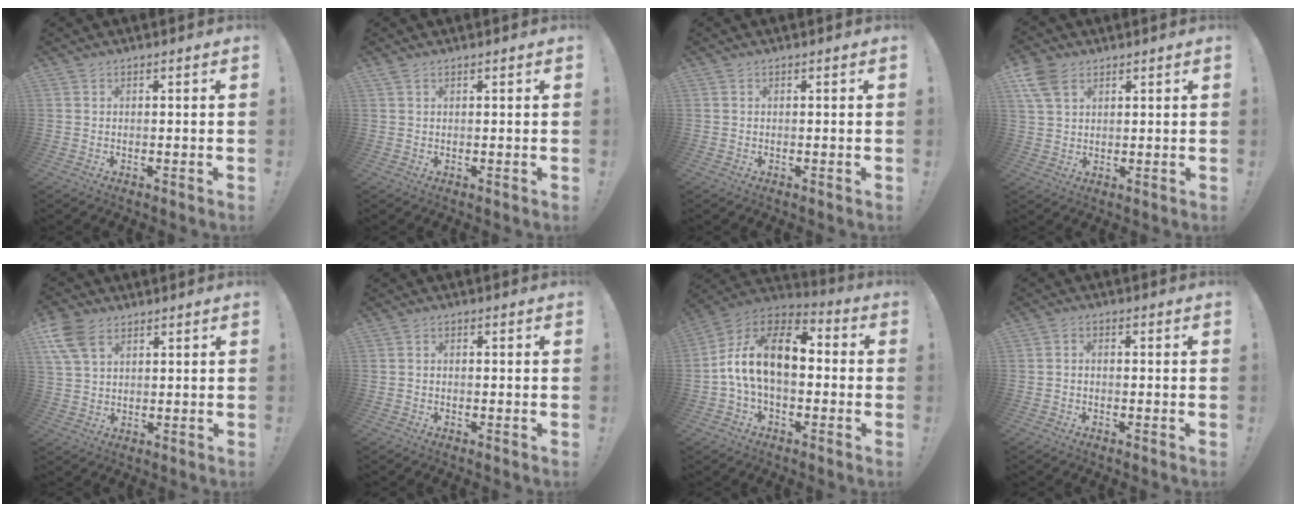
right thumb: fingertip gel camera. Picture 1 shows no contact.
{"total": 0.8, "force": [0.7, 0.2, 0.5], "torque": [-0.010, 0.001, 0.013]}
{"total": 0.0}
{"total": 8.7, "force": [4.3, 6.1, 4.5], "torque": [-0.088, -0.008, 0.088]}
{"total": 9.8, "force": [4.7, 6.6, 5.6], "torque": [-0.113, -0.010, 0.094]}
{"total": 1.1, "force": [-0.8, 0.6, 0.5], "torque": [-0.008, 0.003, -0.014]}
{"total": 17.2, "force": [1.5, 10.0, 13.9], "torque": [-0.244, 0.013, 0.031]}
{"total": 1.7, "force": [-1.2, 0.9, 0.9], "torque": [-0.014, 0.007, -0.022]}